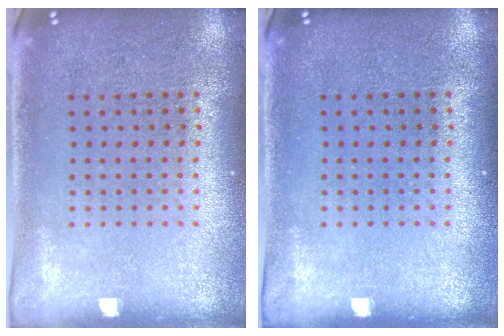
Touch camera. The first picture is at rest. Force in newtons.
{"total": 0.0}